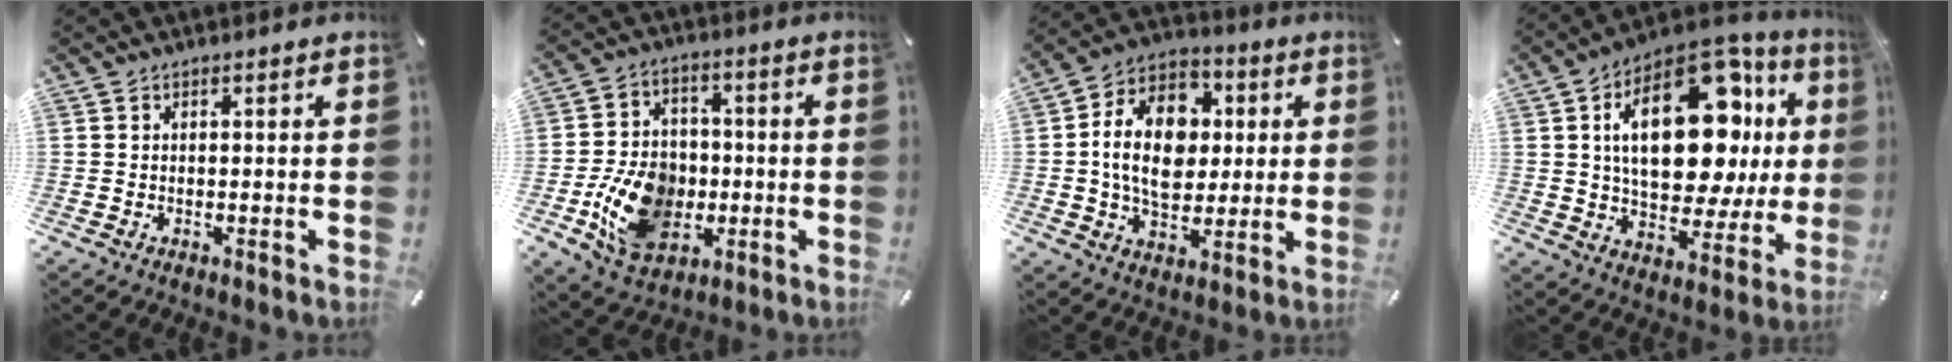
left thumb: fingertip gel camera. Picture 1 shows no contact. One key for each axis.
{"total": 14.7, "fx": -3.6, "fy": 11.1, "fz": 8.9, "tx": -0.190, "ty": 0.011, "tz": -0.062}
{"total": 15.8, "fx": 0.4, "fy": 11.7, "fz": 10.5, "tx": -0.202, "ty": 0.013, "tz": 0.005}
{"total": 27.0, "fx": 7.2, "fy": 14.6, "fz": 21.6, "tx": -0.347, "ty": -0.038, "tz": 0.122}